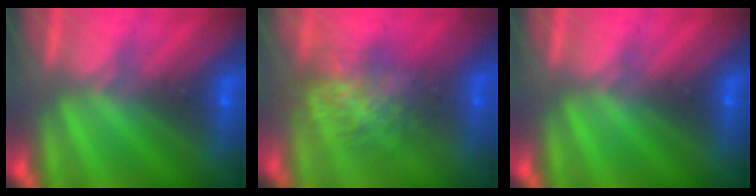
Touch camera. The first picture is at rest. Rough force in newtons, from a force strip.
{"total": 7.0}
{"total": 0.0}